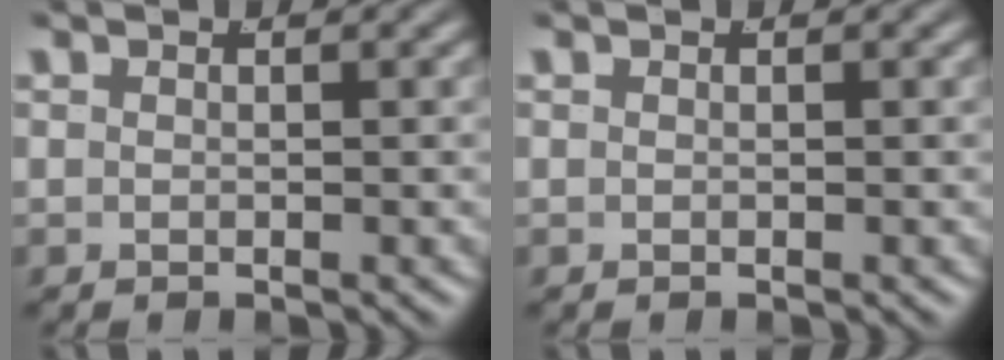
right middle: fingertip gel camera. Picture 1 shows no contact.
{"total": 0.0}